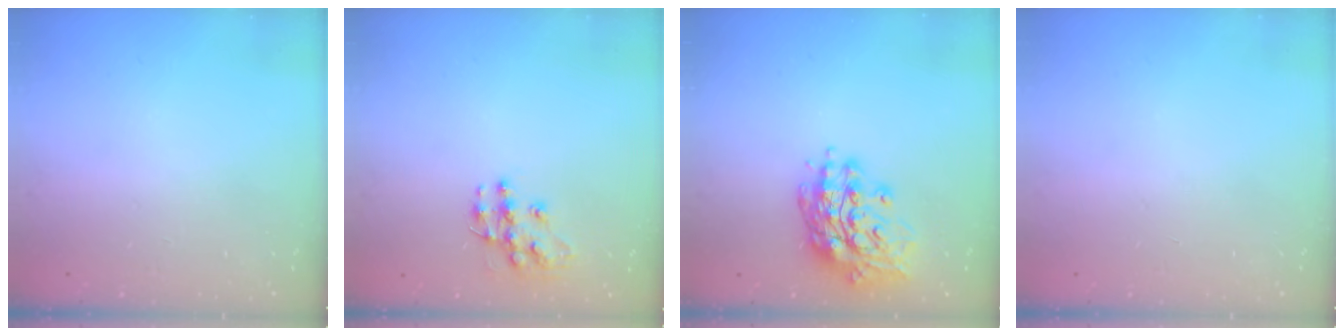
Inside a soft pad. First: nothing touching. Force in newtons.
{"total": 10.0, "press": 10.0, "slide": 0.6}
{"total": 15.6, "press": 15.3, "slide": 3.5}
{"total": 0.0}